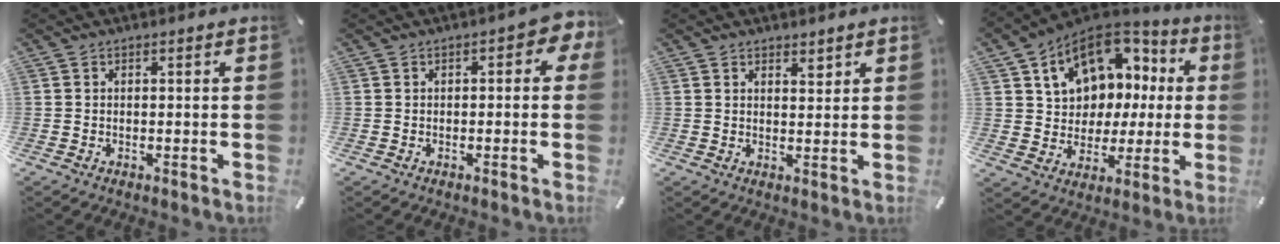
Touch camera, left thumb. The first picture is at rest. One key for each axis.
{"total": 3.6, "fx": 0.1, "fy": 1.9, "fz": 3.1, "tx": -0.041, "ty": 0.005, "tz": -0.003}
{"total": 2.2, "fx": 1.9, "fy": 1.0, "fz": 0.5, "tx": 0.004, "ty": -0.013, "tz": 0.032}
{"total": 14.3, "fx": 6.3, "fy": 11.2, "fz": 6.2, "tx": -0.111, "ty": -0.036, "tz": 0.120}